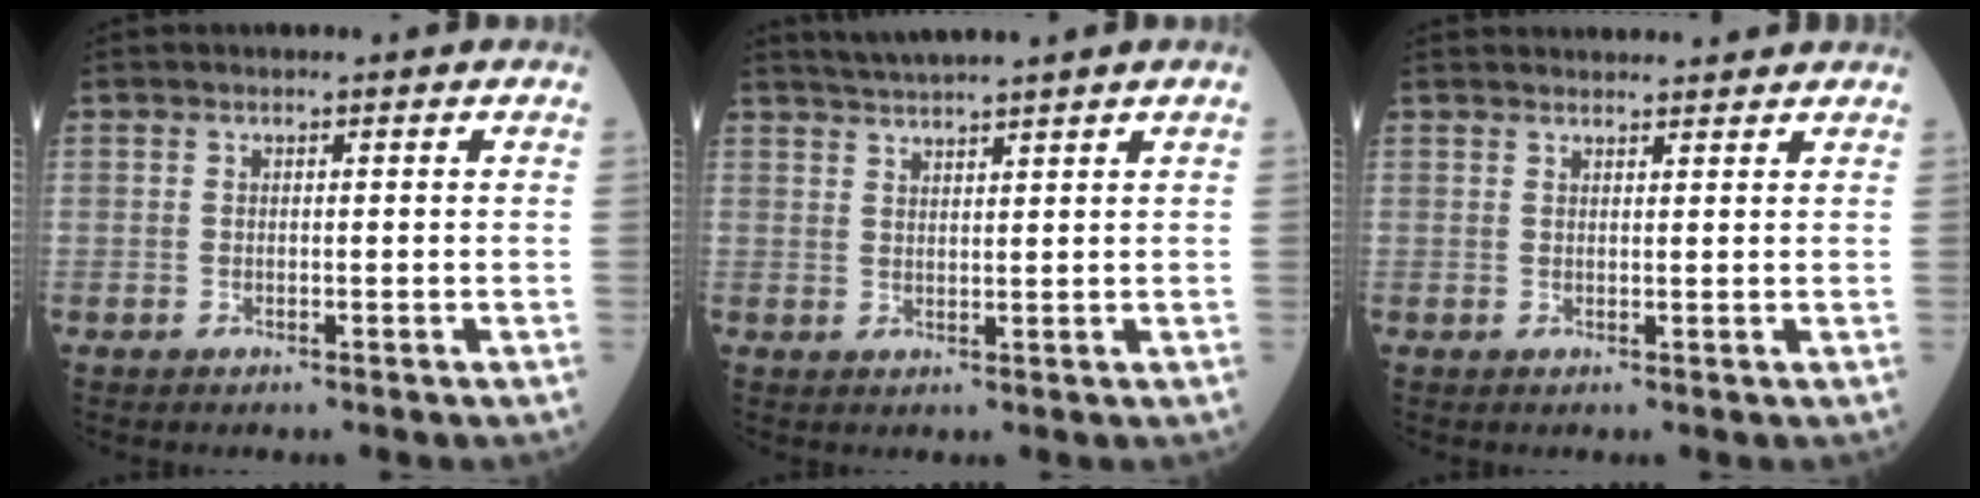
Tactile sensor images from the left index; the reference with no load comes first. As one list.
[{"total": 4.4, "force": [3.8, -1.3, 1.6], "torque": [-0.032, 0.014, 0.074]}, {"total": 6.7, "force": [6.4, 0.8, 1.5], "torque": [-0.018, 0.033, 0.078]}]